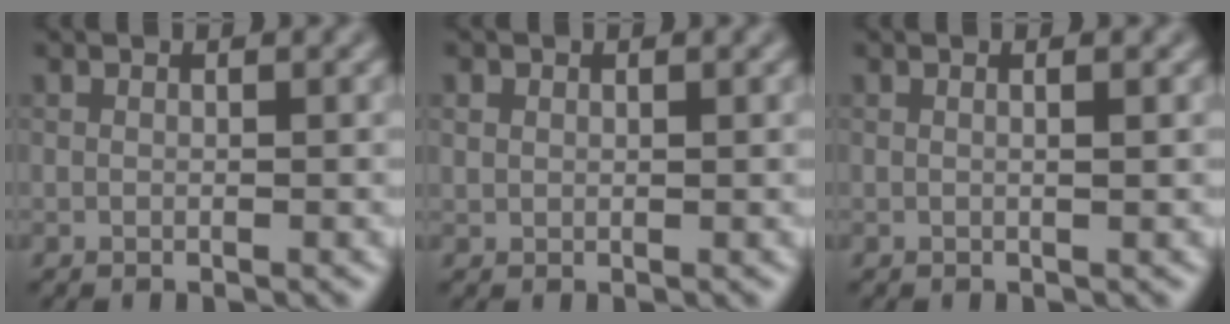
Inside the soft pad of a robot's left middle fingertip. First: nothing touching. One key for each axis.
{"total": 0.7, "fx": 0.4, "fy": 0.5, "fz": 0.1, "tx": -0.006, "ty": -0.001, "tz": 0.013}
{"total": 1.2, "fx": 0.3, "fy": 0.6, "fz": 1.1, "tx": -0.001, "ty": 0.006, "tz": -0.012}